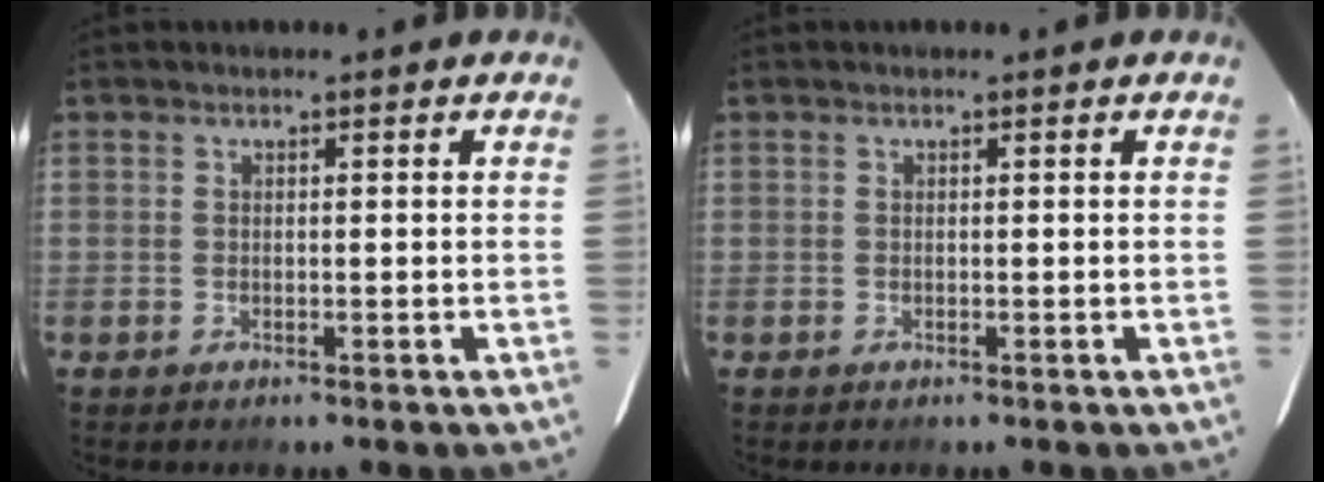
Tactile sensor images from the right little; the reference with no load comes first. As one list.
[{"total": 0.0}]